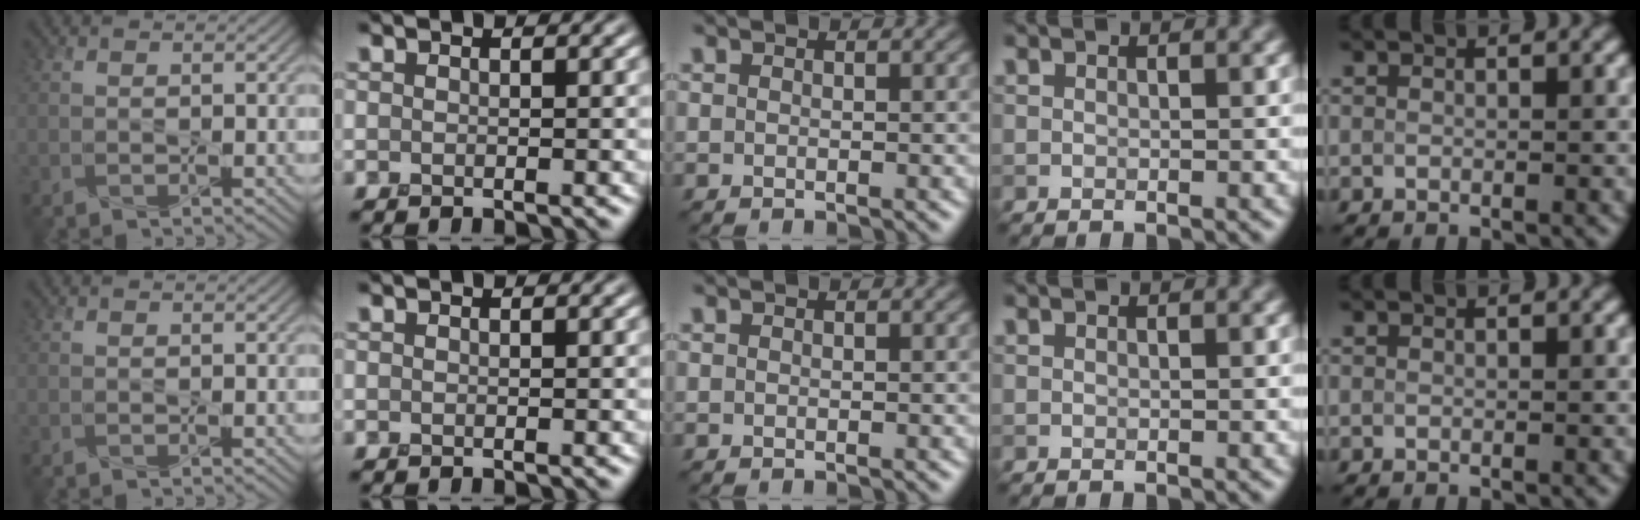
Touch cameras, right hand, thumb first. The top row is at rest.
{}